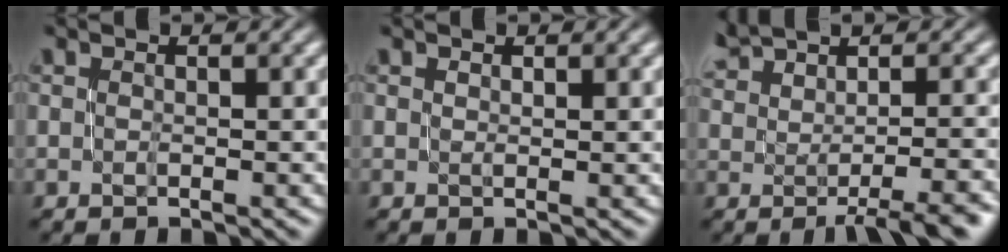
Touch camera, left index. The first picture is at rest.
{"total": 0.0}
{"total": 4.9, "force": [0.2, 1.5, 4.7], "torque": [-0.048, 0.008, 0.010]}